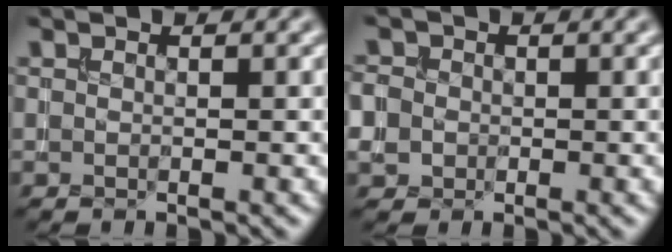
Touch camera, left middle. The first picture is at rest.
{"total": 3.4, "force": [-0.3, 3.2, 1.3], "torque": [-0.024, 0.017, -0.024]}